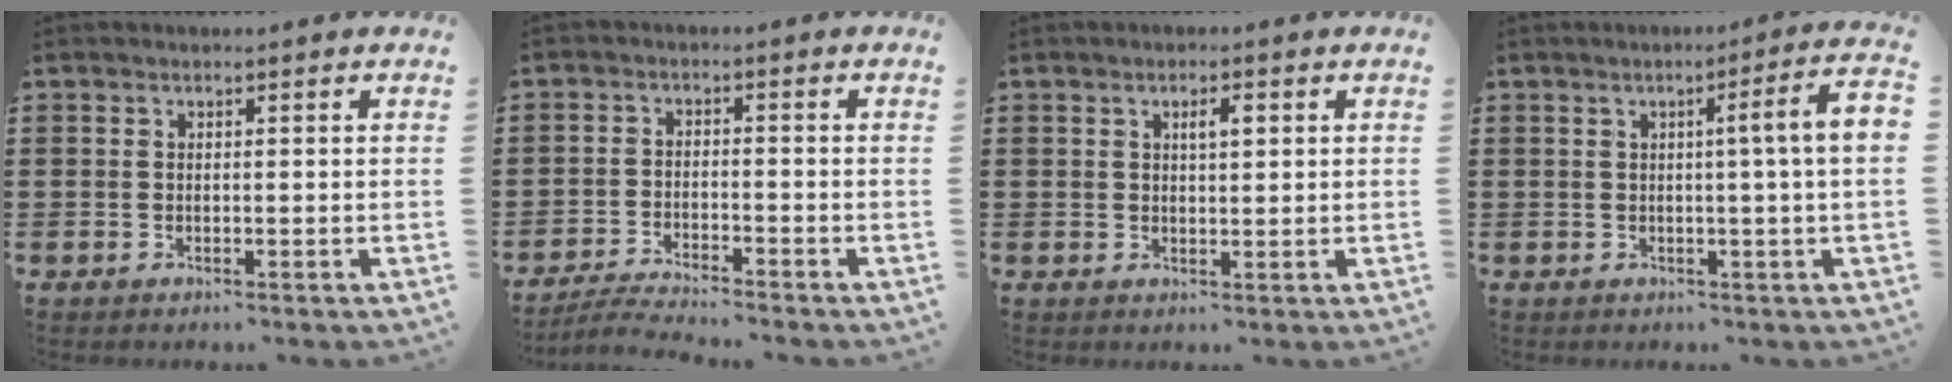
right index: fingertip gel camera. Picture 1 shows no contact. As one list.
[{"total": 3.4, "force": [-3.4, -0.2, 0.7], "torque": [-0.021, -0.004, -0.071]}, {"total": 2.4, "force": [0.8, 0.7, 2.1], "torque": [-0.034, 0.003, 0.009]}, {"total": 5.6, "force": [0.5, -0.5, 5.6], "torque": [-0.093, -0.009, 0.002]}]